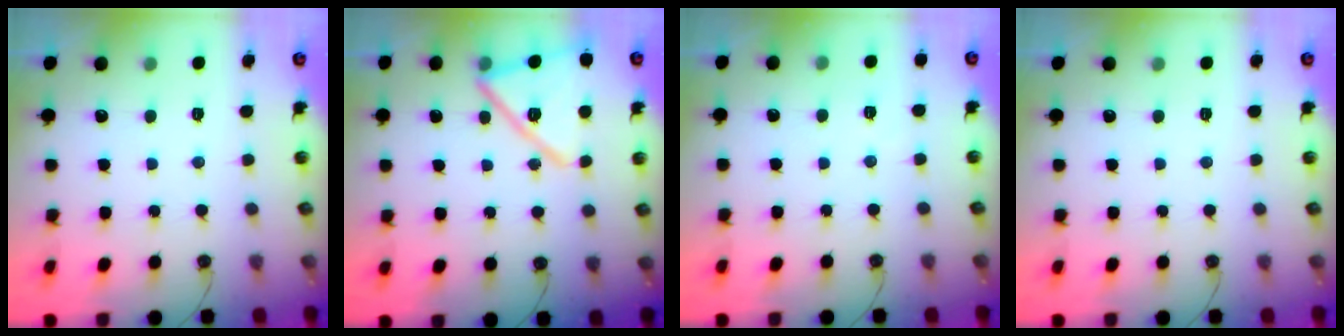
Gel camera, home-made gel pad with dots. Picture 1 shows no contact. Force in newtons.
{"total": 16.6, "press": 16.5, "slide": 0.7}
{"total": 2.8, "press": 2.5, "slide": 1.1}
{"total": 0.0}